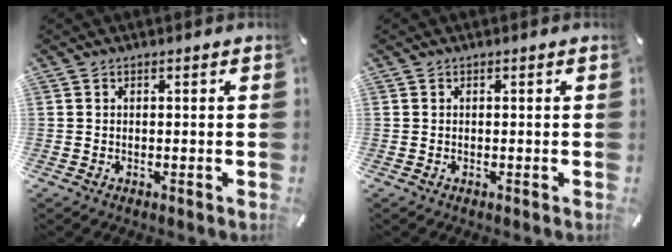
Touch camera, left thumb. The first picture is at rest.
{"total": 0.0}